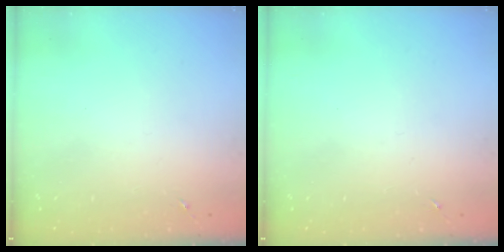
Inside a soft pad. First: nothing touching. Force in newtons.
{"total": 0.0}